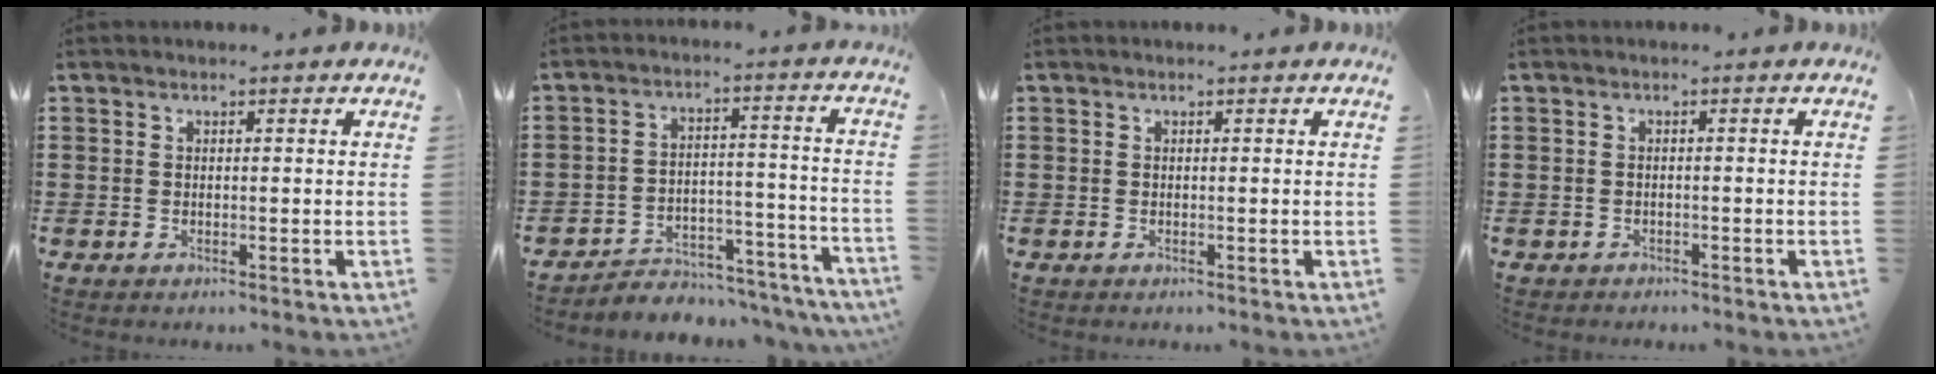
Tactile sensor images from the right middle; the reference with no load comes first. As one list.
[{"total": 4.6, "force": [-4.4, 1.0, 0.4], "torque": [-0.011, 0.012, -0.094]}, {"total": 0.0}, {"total": 0.7, "force": [-0.6, 0.3, -0.1], "torque": [-0.001, 0.002, -0.014]}]